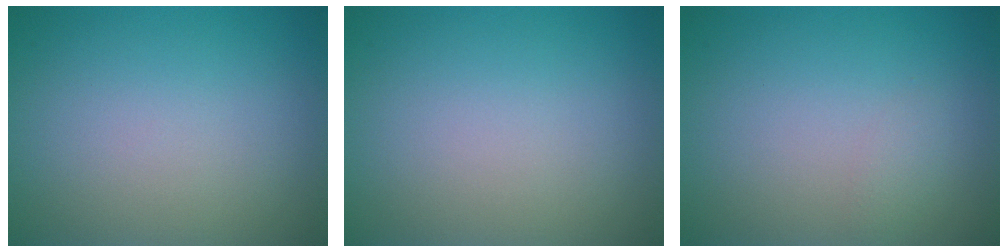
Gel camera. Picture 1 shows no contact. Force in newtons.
{"total": 0.0}
{"total": 0.8, "press": 0.8, "slide": 0.0}